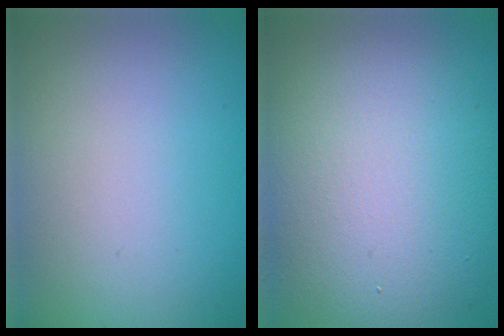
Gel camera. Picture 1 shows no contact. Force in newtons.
{"total": 10.4, "press": 10.4, "slide": 0.6}